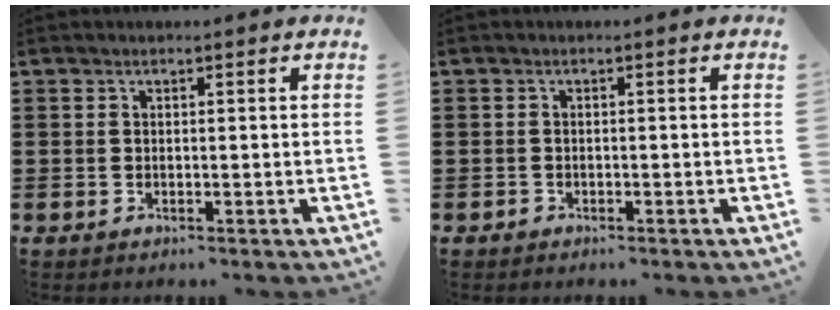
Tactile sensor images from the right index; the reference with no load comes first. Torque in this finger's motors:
{"motor_torque": [0.32, -0.25, 0.00, 0.01]}